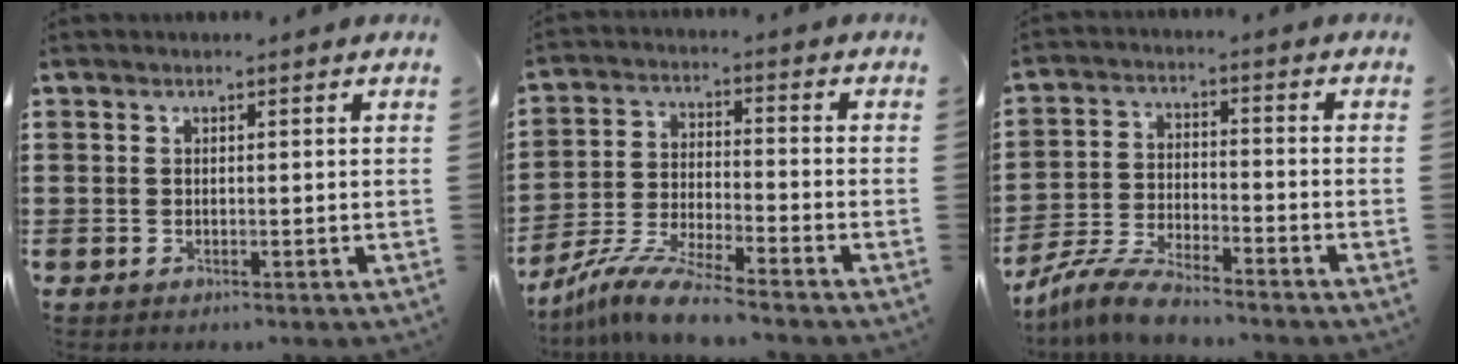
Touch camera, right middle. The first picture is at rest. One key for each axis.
{"total": 8.5, "fx": -7.8, "fy": 0.1, "fz": 3.5, "tx": -0.073, "ty": 0.000, "tz": -0.152}
{"total": 6.7, "fx": -6.3, "fy": 0.5, "fz": 2.3, "tx": -0.062, "ty": -0.004, "tz": -0.123}